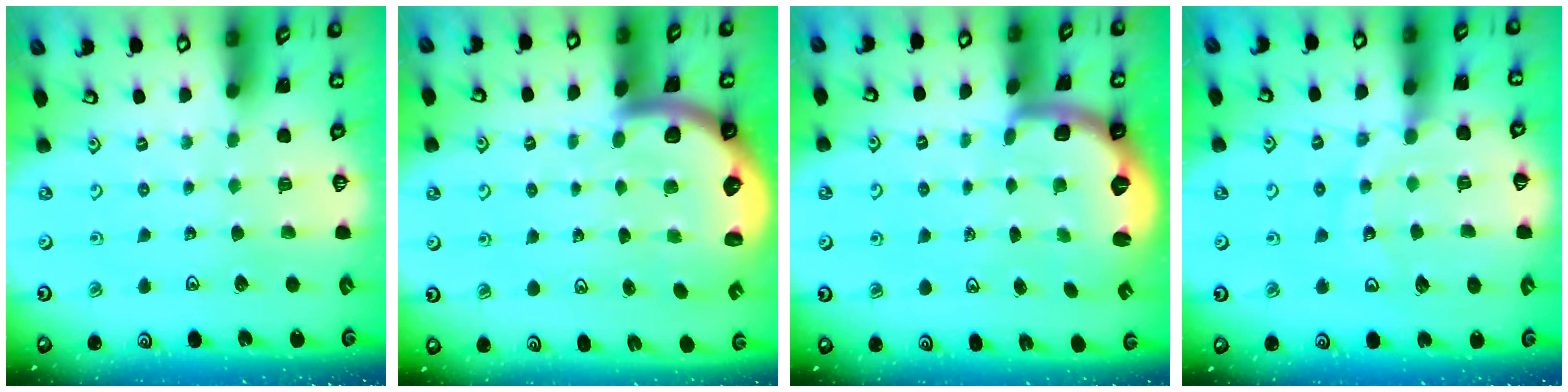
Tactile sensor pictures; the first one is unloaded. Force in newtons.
{"total": 4.3, "press": 4.2, "slide": 1.1}
{"total": 3.4, "press": 2.6, "slide": 2.1}
{"total": 12.6, "press": 12.5, "slide": 1.6}